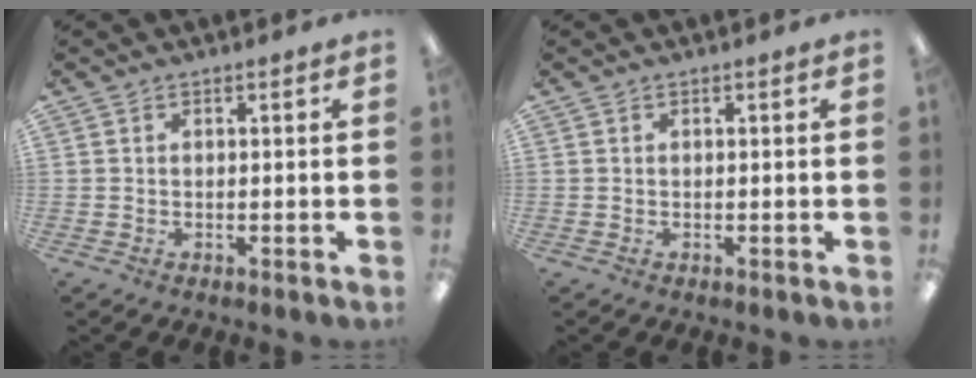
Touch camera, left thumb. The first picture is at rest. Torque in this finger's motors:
{"motor_torque": [-0.03, 0.03, 0.00, 0.00, 0.00]}